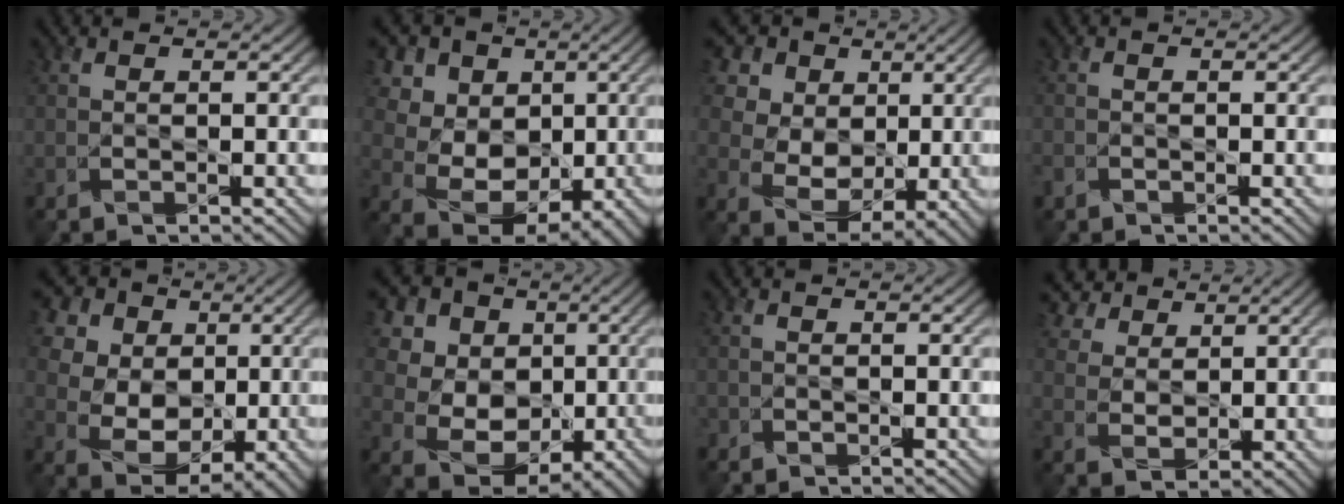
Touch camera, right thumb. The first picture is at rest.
{"total": 13.3, "force": [2.8, 11.2, 6.6], "torque": [-0.198, 0.026, 0.052]}
{"total": 12.7, "force": [4.6, 10.2, 6.1], "torque": [-0.188, 0.023, 0.103]}
{"total": 1.0, "force": [-0.8, 0.7, -0.1], "torque": [0.005, -0.007, -0.020]}
{"total": 13.3, "force": [3.7, 10.7, 7.0], "torque": [-0.196, 0.029, 0.075]}
{"total": 14.6, "force": [2.9, 12.4, 7.2], "torque": [-0.220, 0.032, 0.061]}
{"total": 0.7, "force": [-0.5, 0.3, -0.2], "torque": [0.010, -0.004, -0.015]}
{"total": 6.3, "force": [3.7, 4.5, 2.6], "torque": [-0.086, -0.004, 0.074]}